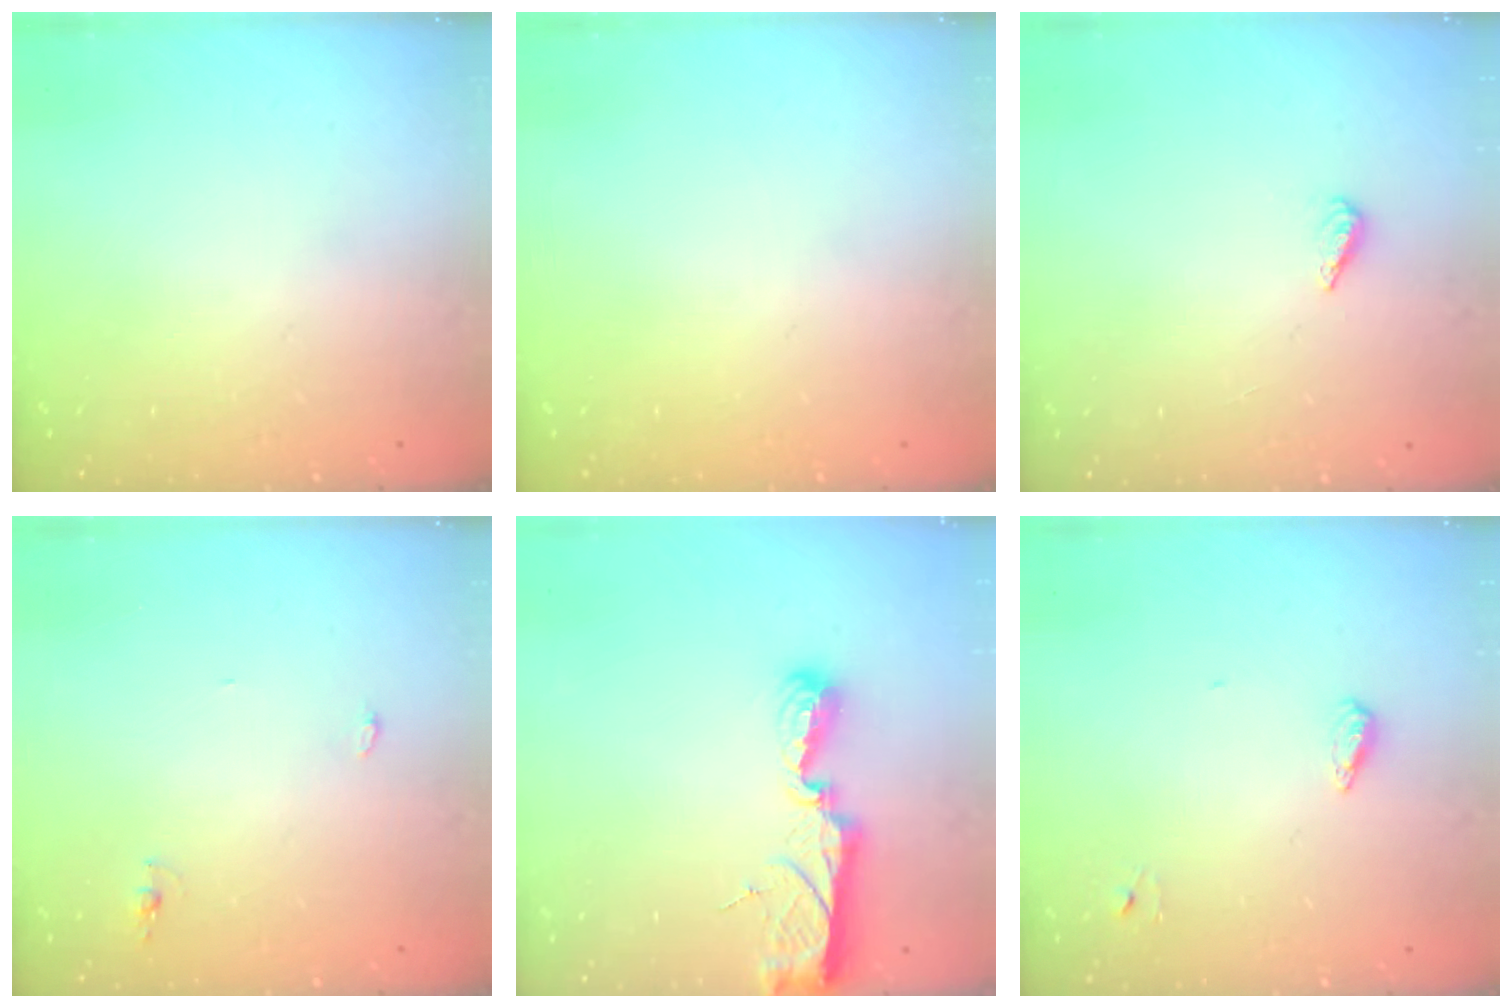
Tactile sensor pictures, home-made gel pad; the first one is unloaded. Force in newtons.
{"total": 0.0}
{"total": 2.3, "press": 2.2, "slide": 0.8}
{"total": 7.7, "press": 4.4, "slide": 6.4}
{"total": 9.8, "press": 9.7, "slide": 0.9}
{"total": 4.6, "press": 4.4, "slide": 1.0}